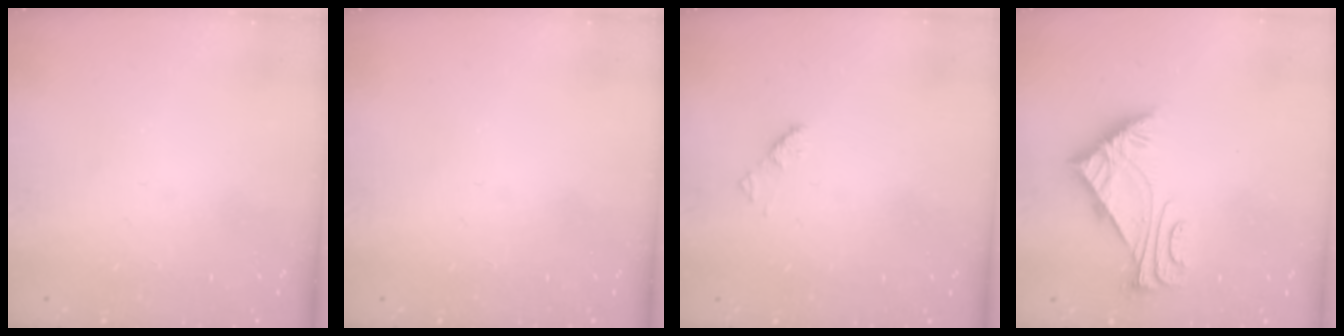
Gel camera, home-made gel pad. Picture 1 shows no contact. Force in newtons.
{"total": 0.0}
{"total": 1.9, "press": 1.9, "slide": 0.3}
{"total": 5.7, "press": 5.7, "slide": 0.6}